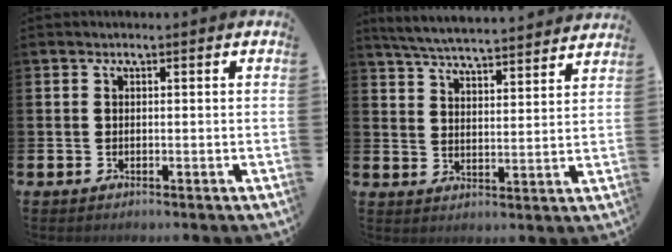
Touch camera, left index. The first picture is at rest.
{"total": 5.8, "force": [5.7, 0.1, 0.9], "torque": [-0.043, -0.040, 0.100]}